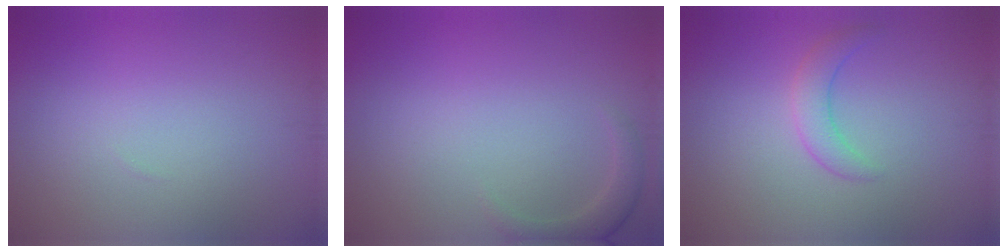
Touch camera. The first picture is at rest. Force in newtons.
{"total": 1.8, "press": 1.8, "slide": 0.3}
{"total": 2.1, "press": 2.1, "slide": 0.1}